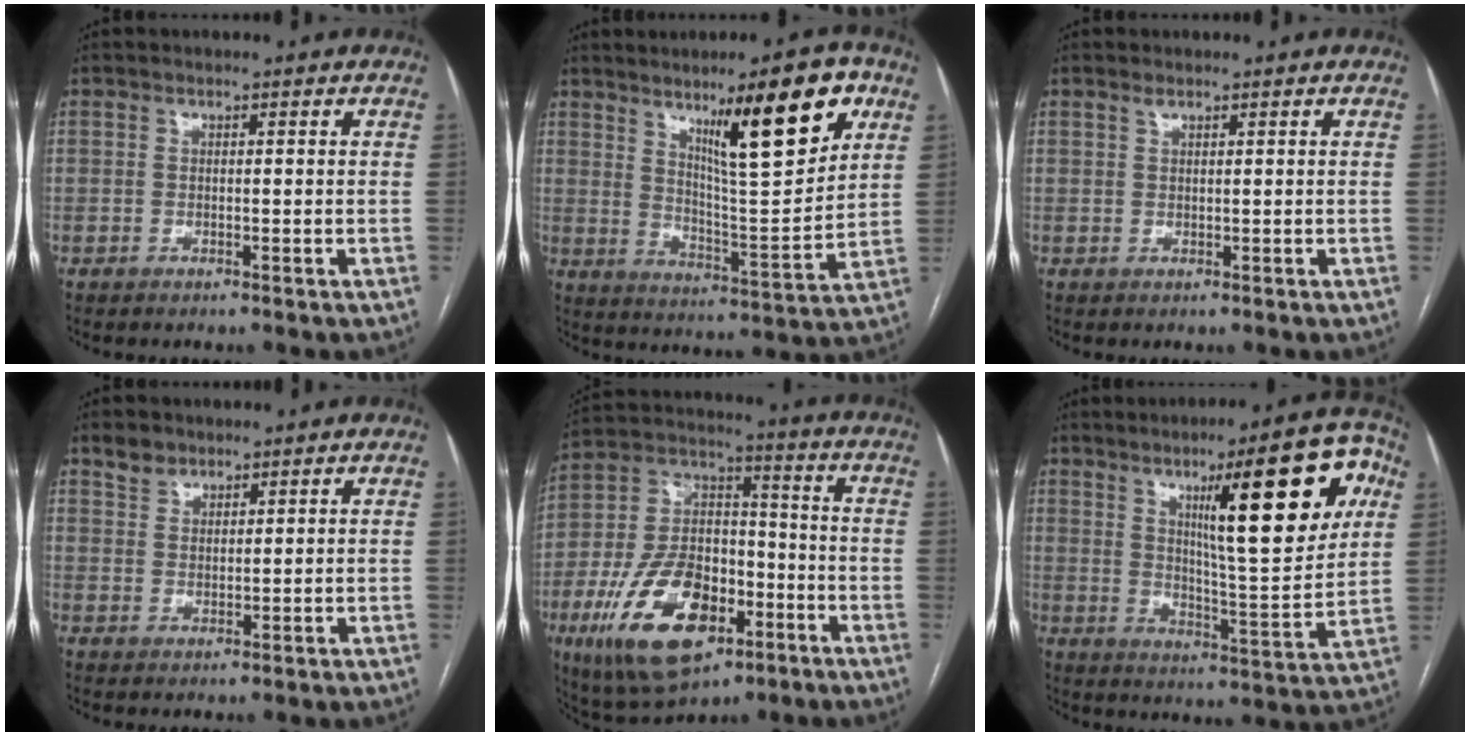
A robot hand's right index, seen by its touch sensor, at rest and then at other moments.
{"total": 16.0, "force": [8.5, 2.2, 13.4], "torque": [-0.197, -0.007, 0.135]}
{"total": 0.8, "force": [0.7, 0.3, 0.3], "torque": [-0.007, 0.001, 0.014]}
{"total": 3.1, "force": [2.5, 1.8, 0.5], "torque": [-0.010, 0.009, 0.047]}
{"total": 19.5, "force": [-8.4, 10.0, 14.4], "torque": [-0.283, 0.007, -0.138]}
{"total": 20.5, "force": [8.2, 3.1, 18.5], "torque": [-0.242, 0.005, 0.116]}